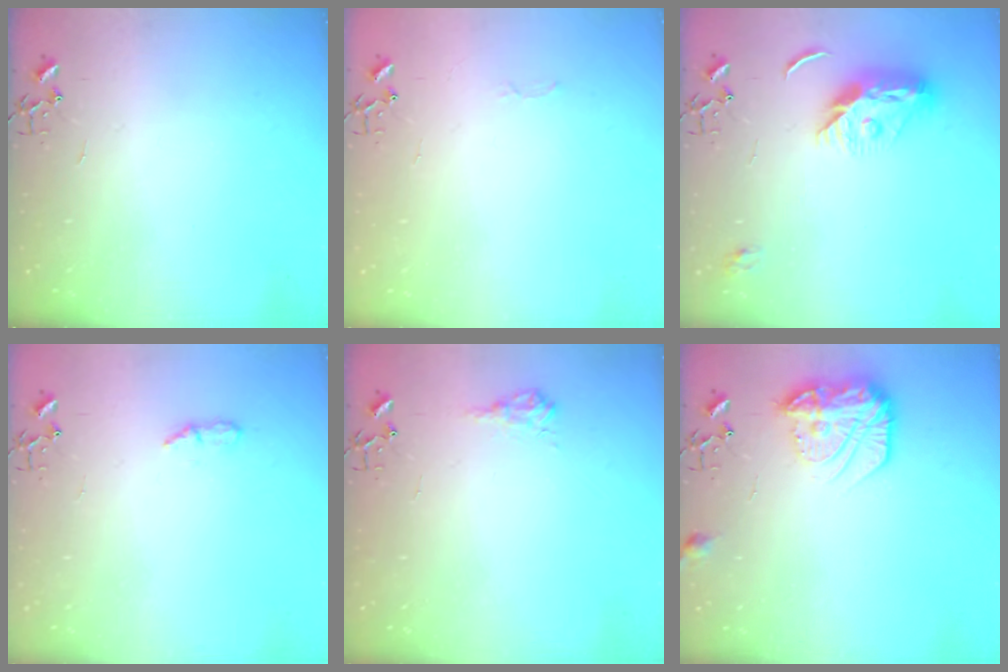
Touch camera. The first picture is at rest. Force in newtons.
{"total": 2.5, "press": 2.5, "slide": 0.4}
{"total": 11.3, "press": 11.3, "slide": 0.7}
{"total": 4.5, "press": 4.4, "slide": 0.6}
{"total": 8.5, "press": 8.5, "slide": 0.8}
{"total": 15.3, "press": 15.2, "slide": 1.0}